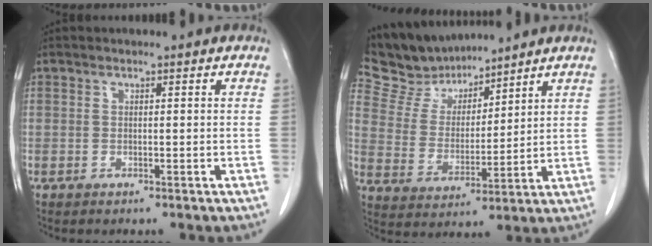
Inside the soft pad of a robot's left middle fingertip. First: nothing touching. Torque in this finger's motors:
{"motor_torque": [0.06, -0.30, -0.08, -0.07]}